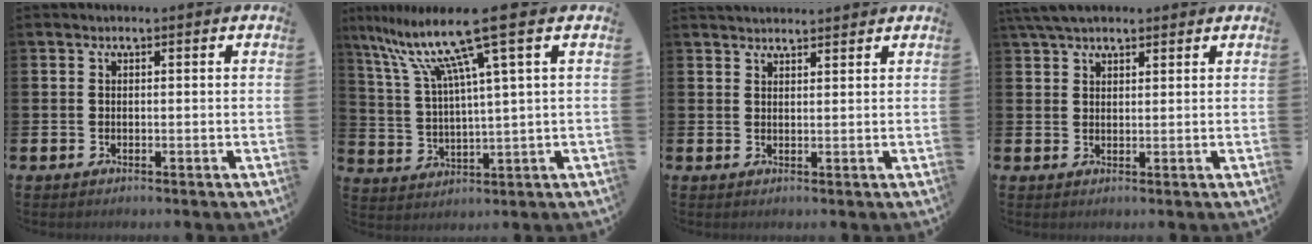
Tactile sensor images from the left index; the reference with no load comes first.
{"total": 12.9, "force": [7.6, 0.8, 10.4], "torque": [-0.235, -0.028, 0.118]}
{"total": 2.4, "force": [2.3, 0.5, 0.1], "torque": [0.003, -0.012, 0.041]}
{"total": 4.5, "force": [3.8, 1.5, 1.9], "torque": [-0.043, -0.004, 0.072]}